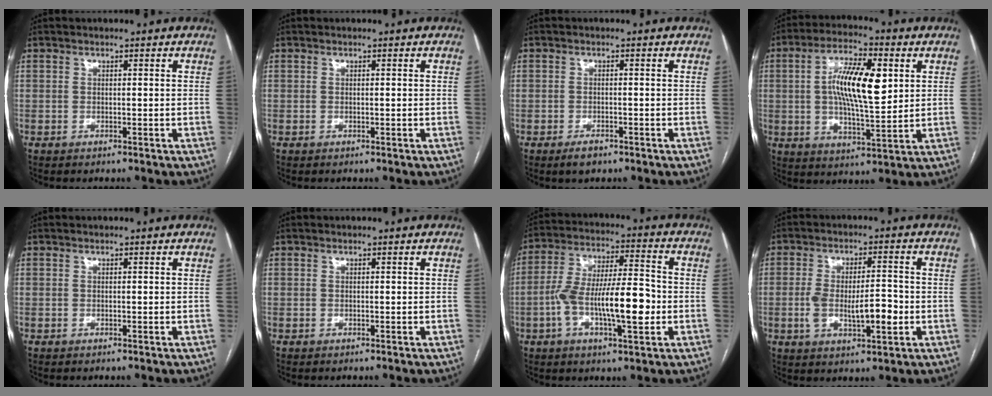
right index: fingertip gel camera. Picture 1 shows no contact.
{"total": 0.0}
{"total": 2.2, "force": [-1.6, 1.1, 1.1], "torque": [-0.018, 0.000, -0.020]}
{"total": 12.8, "force": [2.6, 3.7, 12.0], "torque": [-0.218, 0.009, 0.041]}
{"total": 0.0}
{"total": 0.0}
{"total": 14.3, "force": [-3.1, 3.3, 13.6], "torque": [-0.248, 0.016, -0.052]}
{"total": 9.0, "force": [-1.7, 2.8, 8.4], "torque": [-0.149, 0.009, -0.020]}